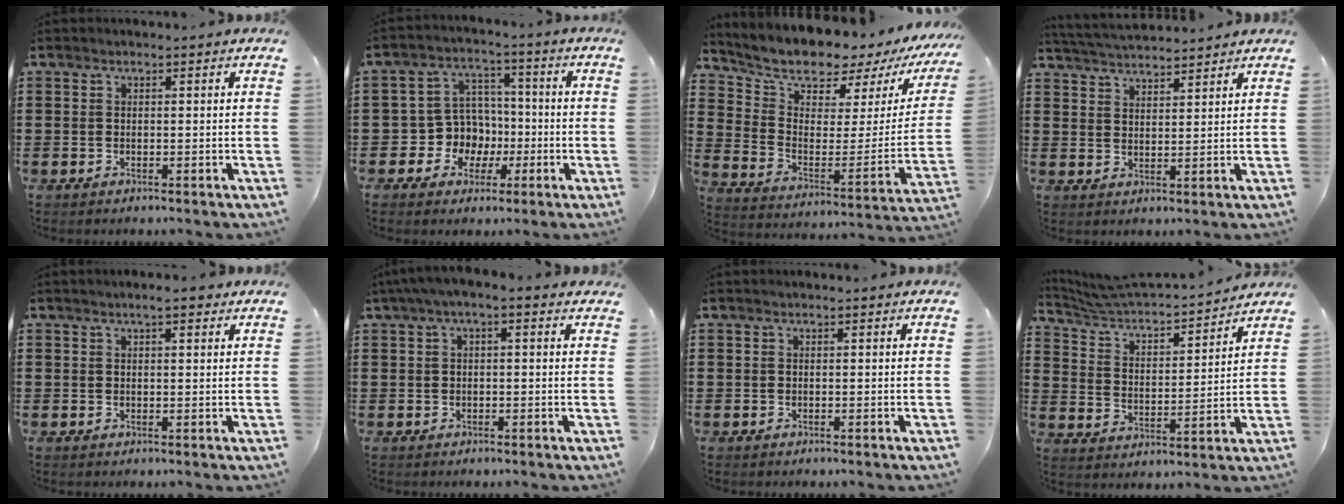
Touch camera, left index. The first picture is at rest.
{"total": 7.4, "force": [-0.9, 7.1, 1.8], "torque": [-0.066, 0.009, -0.010]}
{"total": 6.5, "force": [6.1, 1.9, 1.2], "torque": [-0.049, -0.063, 0.100]}
{"total": 3.5, "force": [3.5, -0.1, 0.3], "torque": [-0.018, -0.014, 0.063]}
{"total": 2.5, "force": [1.6, 0.5, 1.8], "torque": [-0.038, 0.005, 0.028]}
{"total": 2.0, "force": [-0.3, 0.5, 1.9], "torque": [-0.032, 0.003, -0.008]}
{"total": 0.0}
{"total": 4.1, "force": [3.9, 0.6, 1.2], "torque": [-0.049, -0.035, 0.057]}